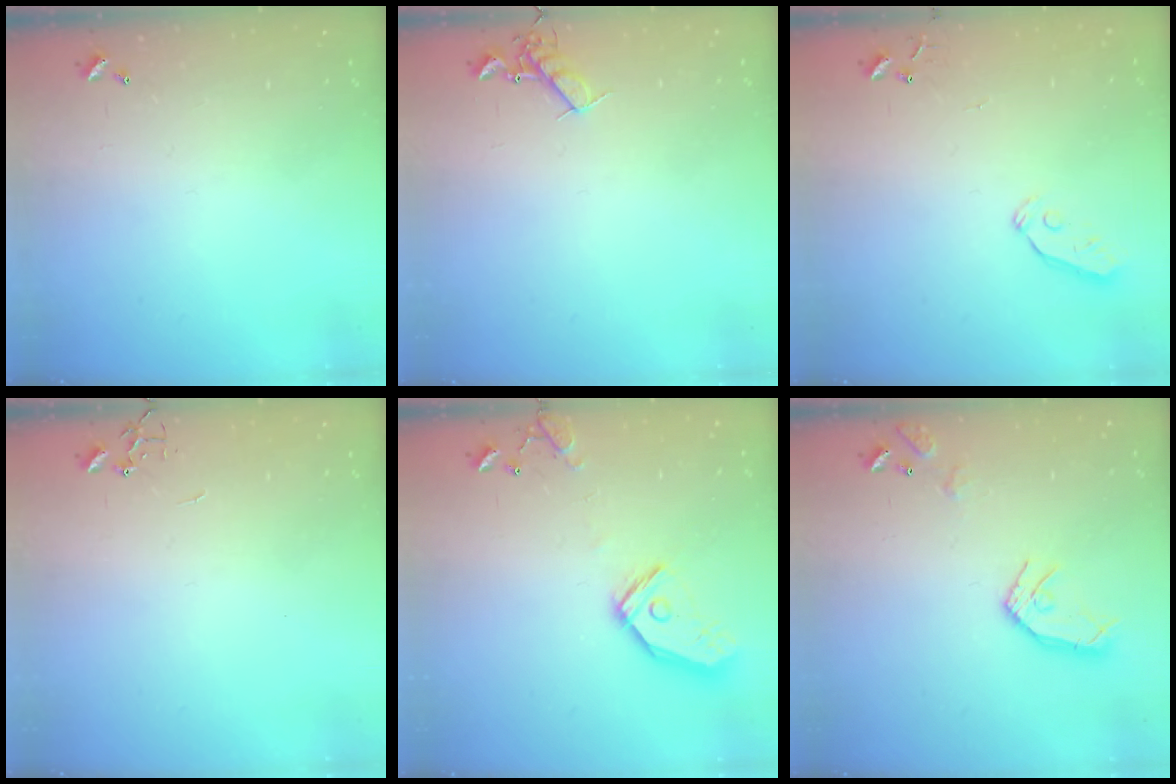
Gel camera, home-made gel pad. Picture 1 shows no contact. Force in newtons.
{"total": 7.5, "press": 7.5, "slide": 0.8}
{"total": 3.0, "press": 3.0, "slide": 0.3}
{"total": 0.0}
{"total": 15.9, "press": 15.7, "slide": 2.6}
{"total": 12.7, "press": 12.6, "slide": 1.6}